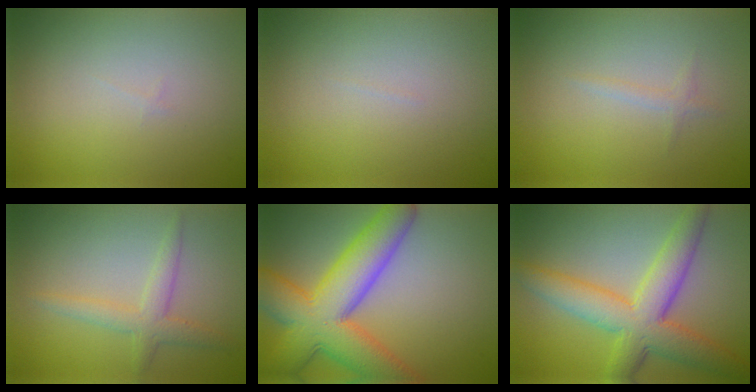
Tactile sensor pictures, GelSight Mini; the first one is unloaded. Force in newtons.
{"total": 0.0}
{"total": 0.8, "press": 0.8, "slide": 0.0}
{"total": 2.5, "press": 2.5, "slide": 0.1}
{"total": 10.8, "press": 10.8, "slide": 0.4}
{"total": 7.6, "press": 7.6, "slide": 0.1}